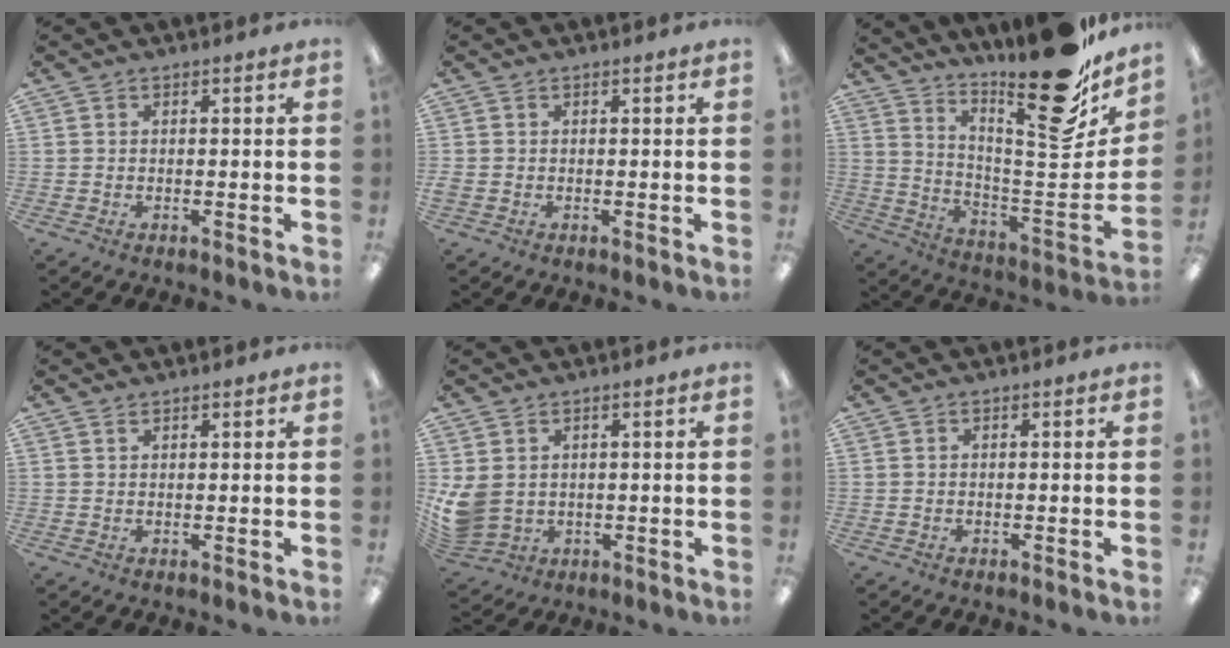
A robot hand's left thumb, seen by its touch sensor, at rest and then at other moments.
{"total": 0.9, "force": [-0.1, 0.8, 0.4], "torque": [-0.006, 0.003, -0.002]}
{"total": 24.2, "force": [18.3, 5.1, 15.0], "torque": [-0.202, -0.139, 0.287]}
{"total": 1.0, "force": [0.9, 0.3, 0.3], "torque": [-0.008, 0.000, 0.017]}
{"total": 7.0, "force": [1.2, 5.7, 3.8], "torque": [-0.091, -0.005, 0.027]}
{"total": 0.0}